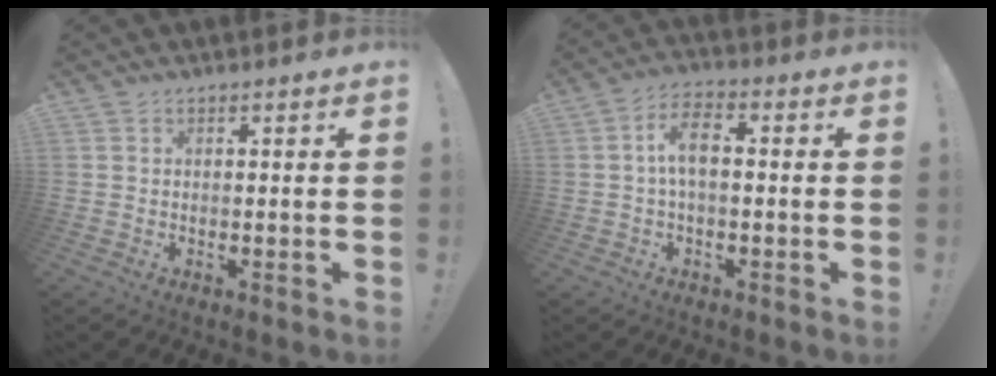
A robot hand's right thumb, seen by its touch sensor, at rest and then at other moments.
{"total": 7.1, "force": [0.2, 3.1, 6.4], "torque": [-0.135, 0.009, 0.006]}